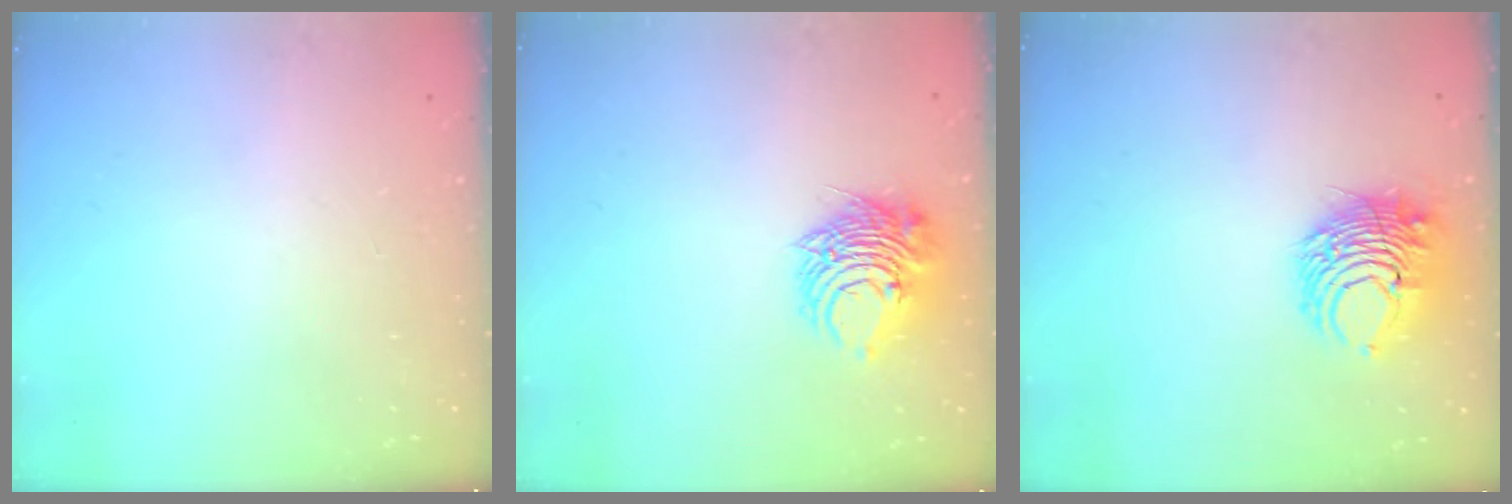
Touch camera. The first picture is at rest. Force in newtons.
{"total": 9.1, "press": 9.1, "slide": 0.4}
{"total": 9.1, "press": 9.0, "slide": 1.0}